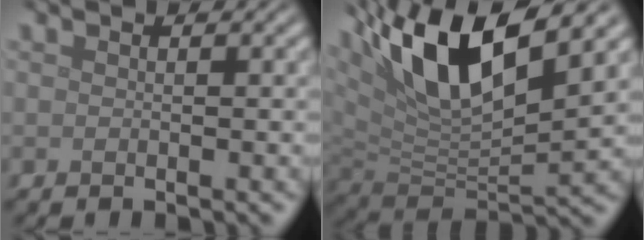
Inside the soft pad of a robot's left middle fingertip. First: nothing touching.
{"total": 12.8, "force": [6.2, 4.7, 10.1], "torque": [-0.192, 0.016, 0.113]}